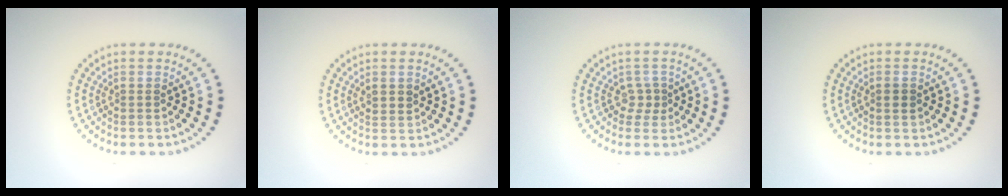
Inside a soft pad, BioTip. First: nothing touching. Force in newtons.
{"total": 1.3, "press": 1.2, "slide": 0.7}
{"total": 1.2, "press": 0.9, "slide": 0.8}
{"total": 0.9, "press": 0.8, "slide": 0.3}